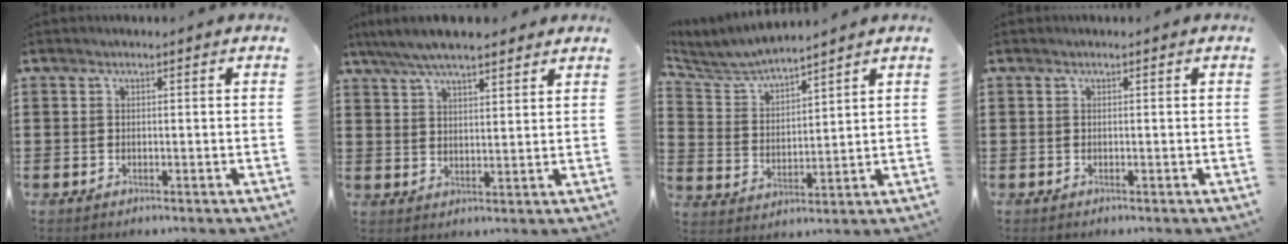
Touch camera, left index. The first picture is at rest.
{"total": 6.1, "force": [5.3, 1.3, 2.8], "torque": [-0.069, -0.008, 0.096]}
{"total": 5.2, "force": [5.0, 0.5, 1.4], "torque": [-0.052, -0.026, 0.085]}
{"total": 0.0}